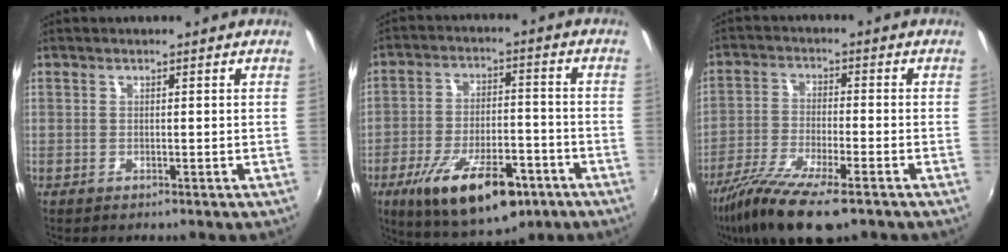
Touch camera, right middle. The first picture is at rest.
{"total": 18.4, "force": [-10.3, 7.2, 13.4], "torque": [-0.244, -0.029, -0.156]}
{"total": 13.0, "force": [-8.9, 3.0, 9.1], "torque": [-0.194, -0.039, -0.170]}